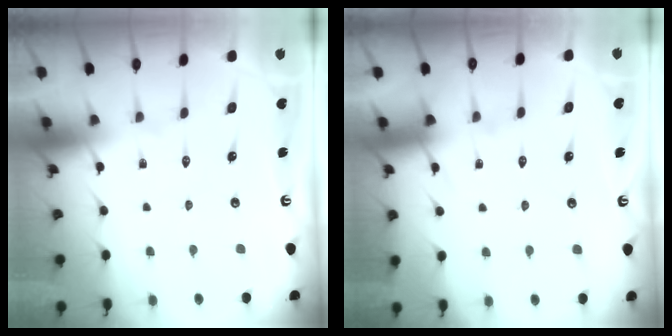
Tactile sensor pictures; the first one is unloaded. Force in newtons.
{"total": 4.4, "press": 4.3, "slide": 0.7}